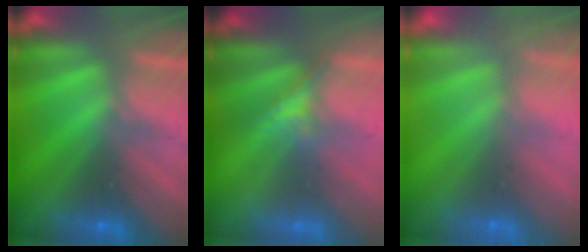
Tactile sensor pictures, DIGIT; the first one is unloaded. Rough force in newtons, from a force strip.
{"total": 1.8}
{"total": 9.3}